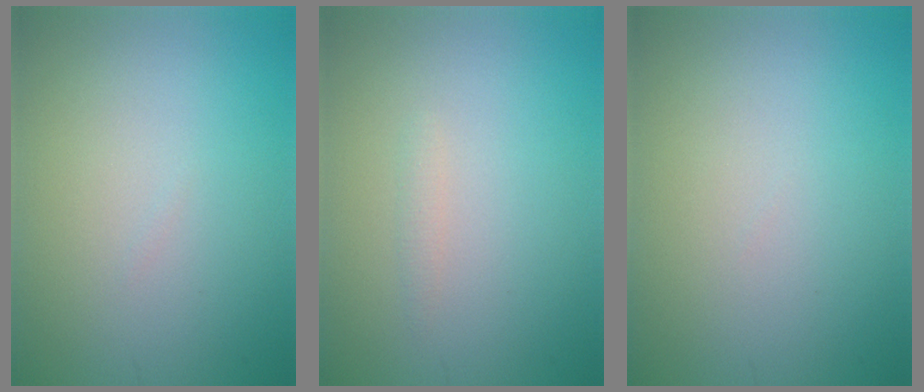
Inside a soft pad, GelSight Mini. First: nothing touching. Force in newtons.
{"total": 0.7, "press": 0.7, "slide": 0.0}
{"total": 0.0}